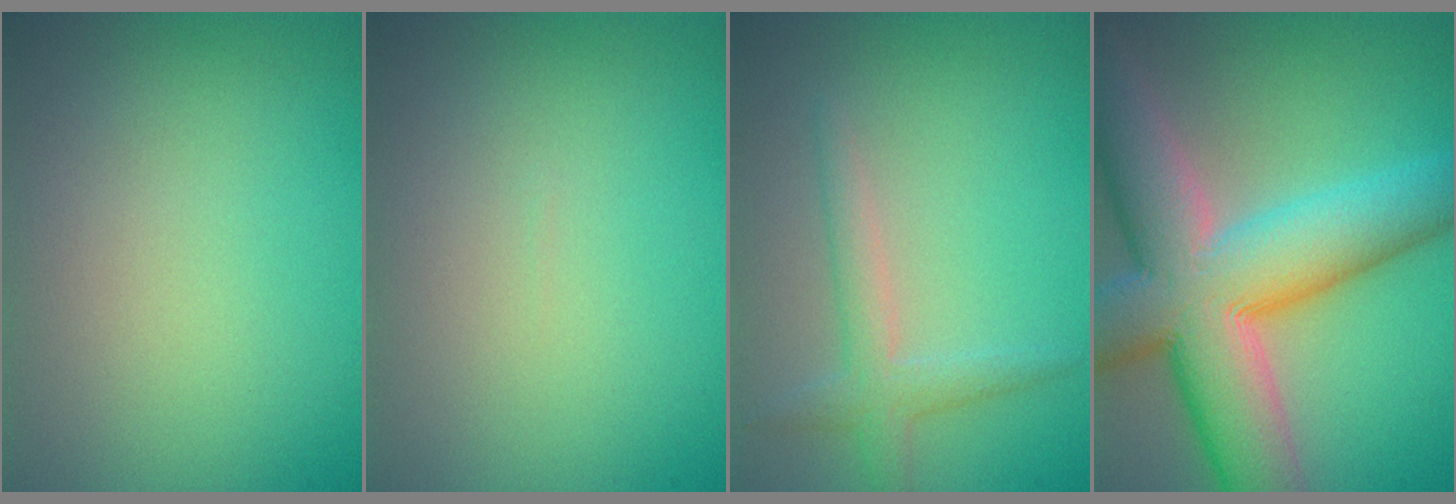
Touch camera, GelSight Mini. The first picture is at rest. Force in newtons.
{"total": 0.0}
{"total": 2.4, "press": 2.4, "slide": 0.1}
{"total": 13.7, "press": 13.7, "slide": 0.9}